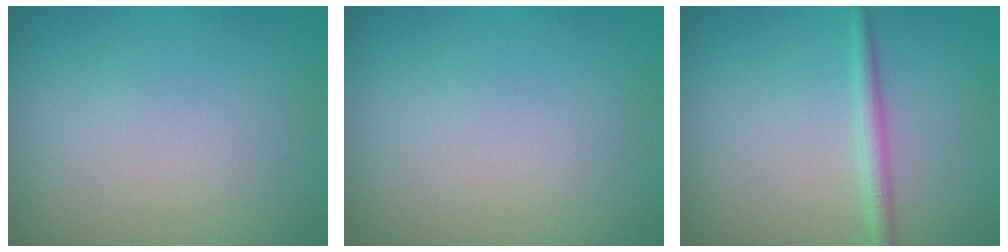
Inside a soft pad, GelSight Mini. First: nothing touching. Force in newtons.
{"total": 0.0}
{"total": 1.7, "press": 1.7, "slide": 0.1}